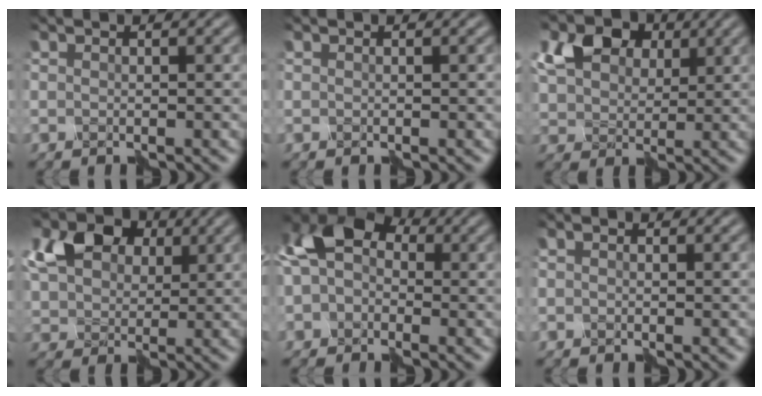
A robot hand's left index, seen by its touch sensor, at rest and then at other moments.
{"total": 0.0}
{"total": 5.1, "force": [2.5, 3.8, 2.3], "torque": [-0.064, 0.010, 0.044]}
{"total": 6.6, "force": [2.7, 5.0, 3.5], "torque": [-0.091, 0.021, 0.043]}
{"total": 6.9, "force": [0.9, 5.3, 4.3], "torque": [-0.070, 0.043, -0.013]}
{"total": 0.7, "force": [0.0, 0.6, 0.4], "torque": [0.000, 0.003, -0.008]}